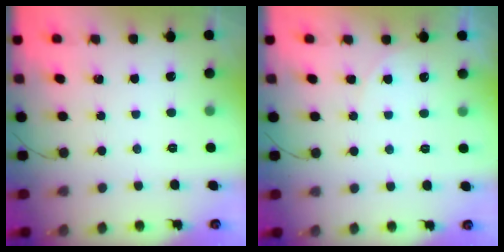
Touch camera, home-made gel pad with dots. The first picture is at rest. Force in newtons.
{"total": 4.3, "press": 4.3, "slide": 0.1}